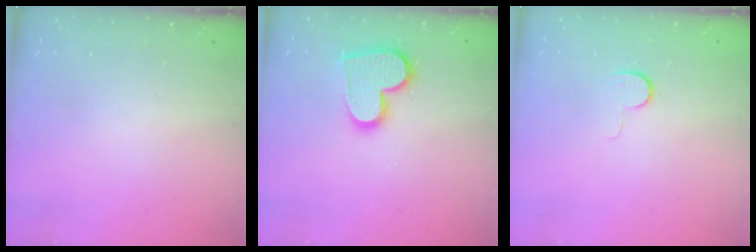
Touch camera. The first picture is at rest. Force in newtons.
{"total": 13.6, "press": 13.5, "slide": 0.9}
{"total": 6.8, "press": 6.8, "slide": 0.6}